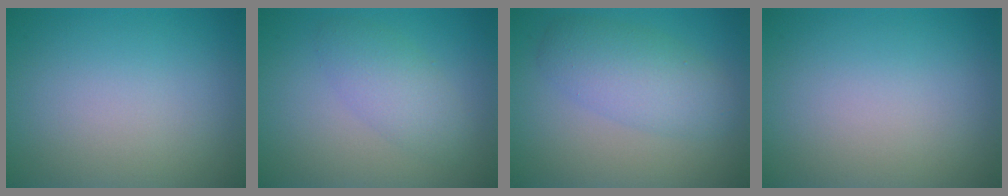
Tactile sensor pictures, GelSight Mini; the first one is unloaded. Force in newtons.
{"total": 2.9, "press": 2.9, "slide": 0.1}
{"total": 4.1, "press": 4.1, "slide": 0.1}
{"total": 0.0}